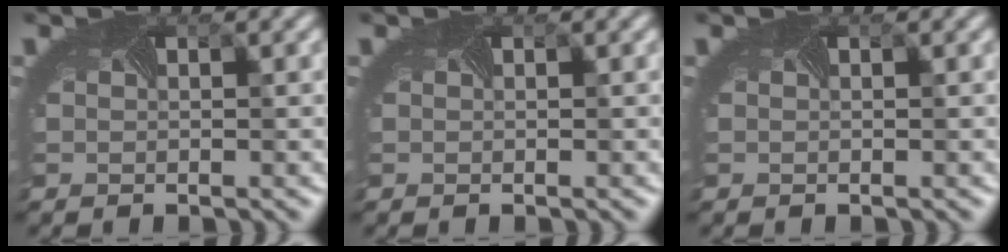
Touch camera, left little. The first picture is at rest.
{"total": 0.0}
{"total": 0.0}